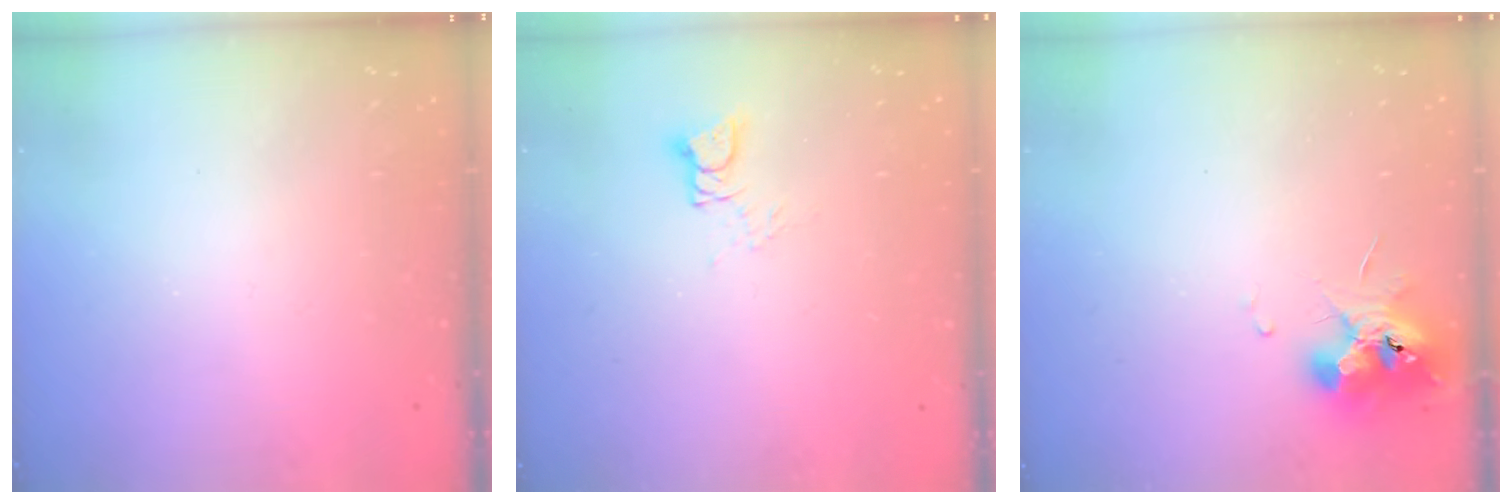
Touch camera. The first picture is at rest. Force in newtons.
{"total": 3.3, "press": 3.2, "slide": 0.4}
{"total": 10.7, "press": 10.6, "slide": 0.7}